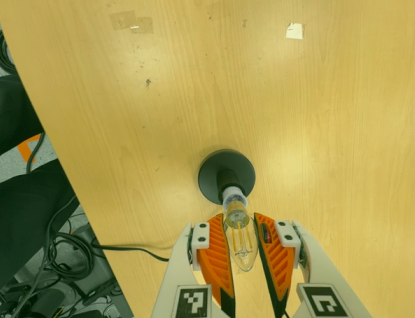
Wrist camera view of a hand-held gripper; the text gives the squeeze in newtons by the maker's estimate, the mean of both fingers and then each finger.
{"total": 15.5, "left": 17.5, "right": 13.6}